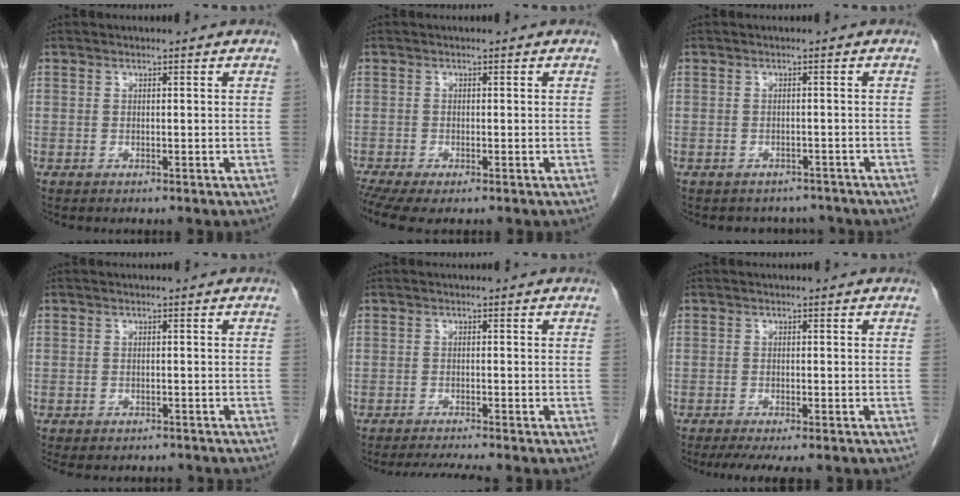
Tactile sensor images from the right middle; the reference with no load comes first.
{"total": 3.8, "force": [-2.7, 0.8, 2.5], "torque": [-0.047, -0.011, -0.048]}
{"total": 4.5, "force": [-4.0, 2.0, 0.0], "torque": [0.001, 0.006, -0.046]}
{"total": 7.3, "force": [-6.5, 2.5, 2.2], "torque": [-0.026, -0.002, -0.077]}
{"total": 3.9, "force": [-3.5, -1.1, 1.5], "torque": [-0.029, -0.016, -0.057]}
{"total": 6.1, "force": [-4.9, 0.8, 3.7], "torque": [-0.051, -0.015, -0.073]}